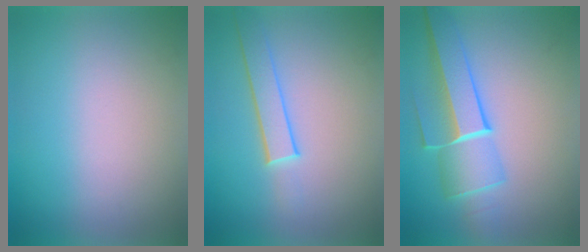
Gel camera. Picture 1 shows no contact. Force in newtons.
{"total": 1.9}
{"total": 5.0}